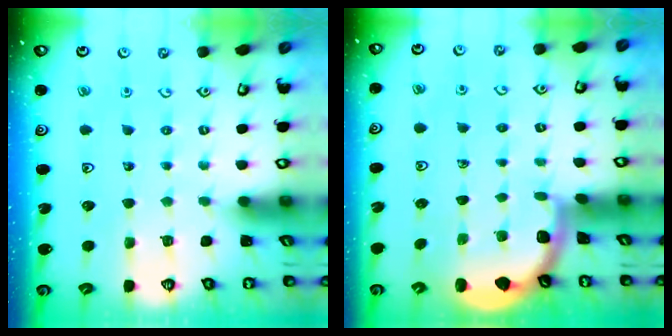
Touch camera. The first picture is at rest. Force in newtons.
{"total": 1.8, "press": 1.8, "slide": 0.1}